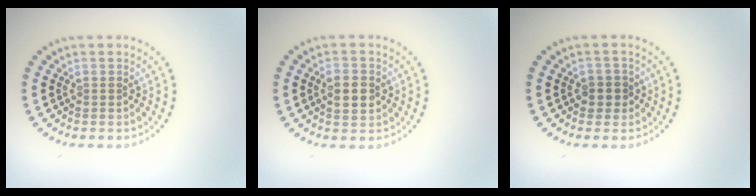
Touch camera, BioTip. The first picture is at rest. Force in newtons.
{"total": 2.4, "press": 2.4, "slide": 0.1}
{"total": 1.7, "press": 1.5, "slide": 0.7}